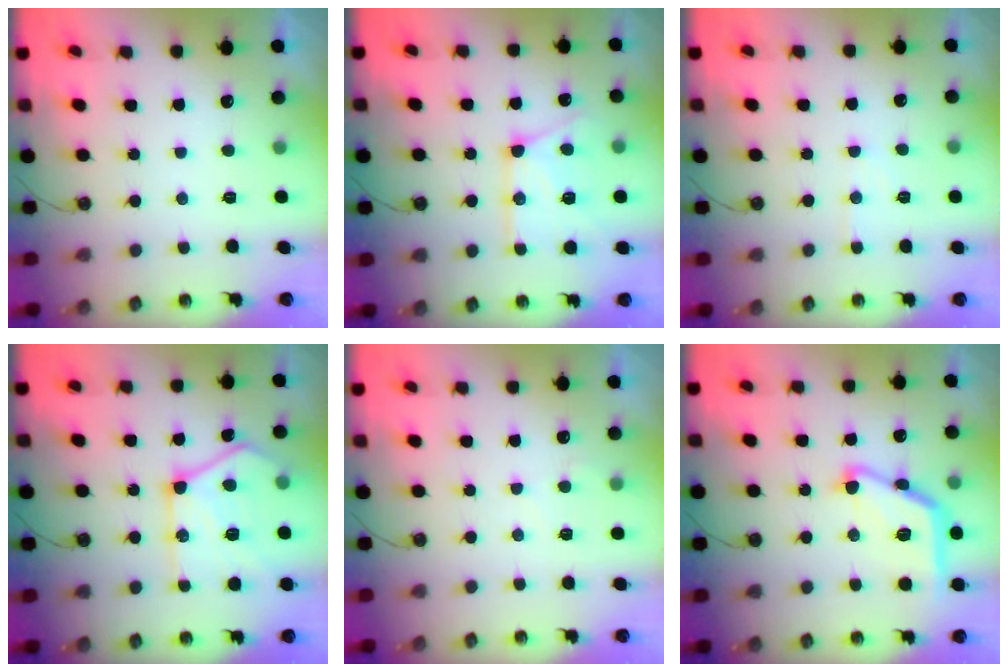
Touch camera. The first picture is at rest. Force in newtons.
{"total": 15.1, "press": 15.0, "slide": 1.6}
{"total": 4.7, "press": 4.6, "slide": 0.6}
{"total": 20.1, "press": 20.1, "slide": 1.4}
{"total": 3.3, "press": 3.3, "slide": 0.4}
{"total": 15.9, "press": 15.9, "slide": 0.5}